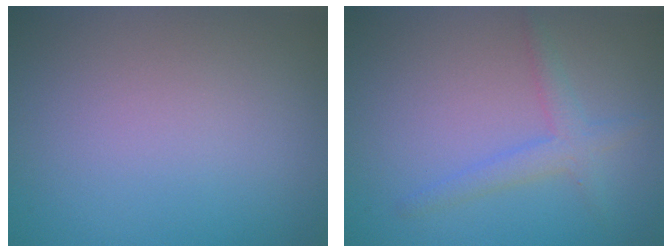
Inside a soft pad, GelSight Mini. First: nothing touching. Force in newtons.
{"total": 2.1, "press": 2.1, "slide": 0.1}